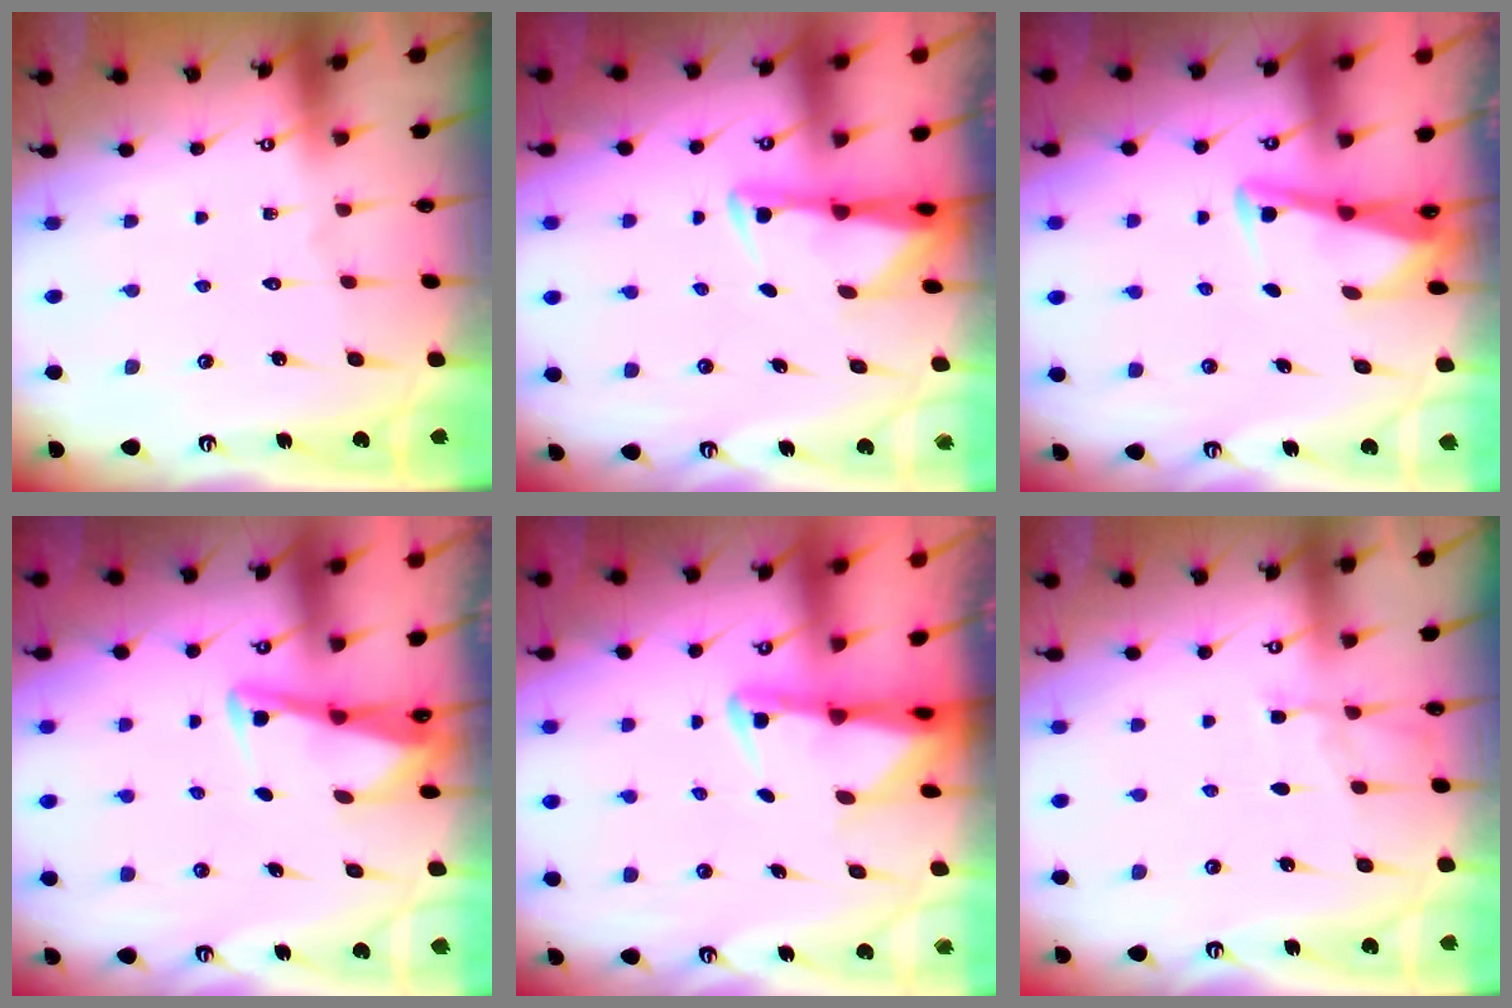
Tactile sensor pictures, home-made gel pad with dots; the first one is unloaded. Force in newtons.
{"total": 3.0, "press": 2.9, "slide": 0.5}
{"total": 3.1, "press": 3.1, "slide": 0.4}
{"total": 3.1, "press": 3.1, "slide": 0.4}
{"total": 2.8, "press": 2.8, "slide": 0.6}
{"total": 5.9, "press": 5.9, "slide": 0.6}